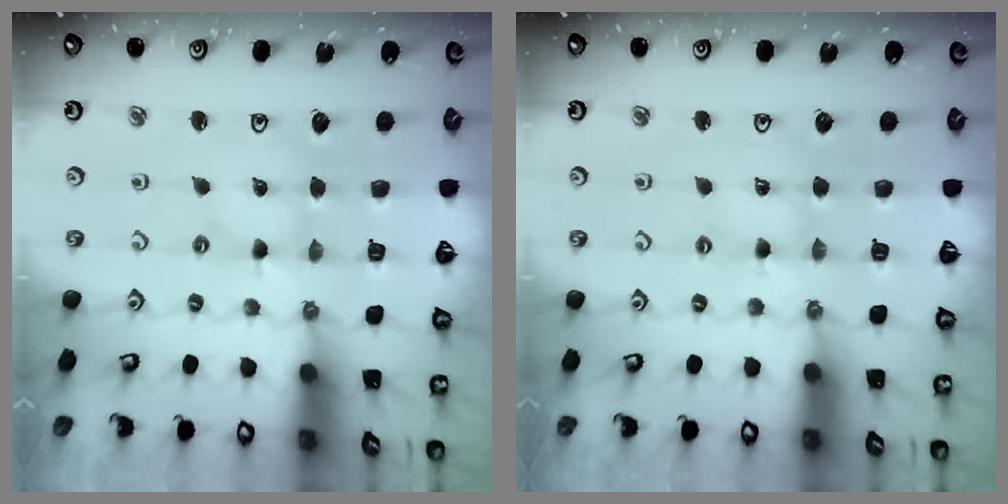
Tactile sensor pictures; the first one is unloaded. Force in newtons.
{"total": 2.0, "press": 2.0, "slide": 0.3}